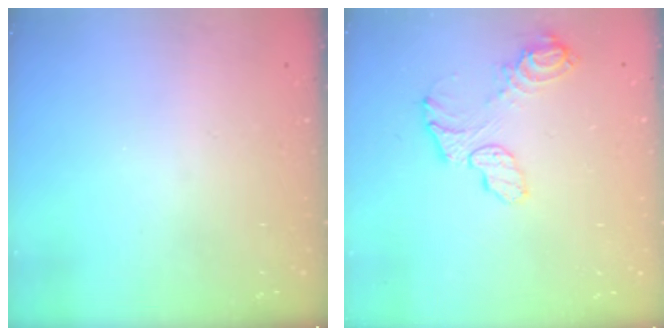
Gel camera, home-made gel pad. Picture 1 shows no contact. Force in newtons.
{"total": 10.3, "press": 10.3, "slide": 0.9}